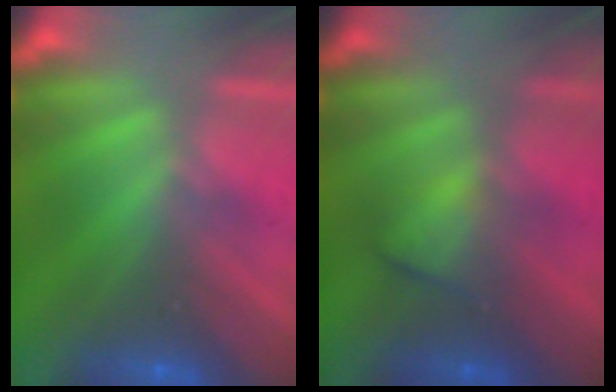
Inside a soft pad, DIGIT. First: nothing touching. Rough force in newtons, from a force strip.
{"total": 2.0}